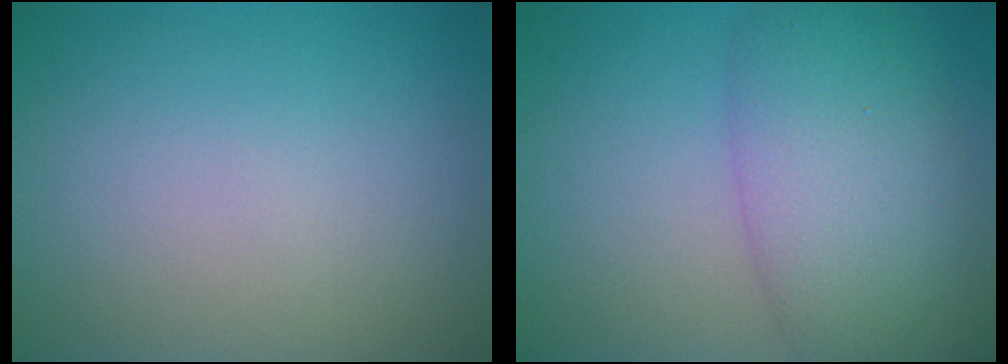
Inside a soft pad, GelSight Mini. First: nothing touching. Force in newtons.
{"total": 7.9, "press": 7.9, "slide": 0.3}